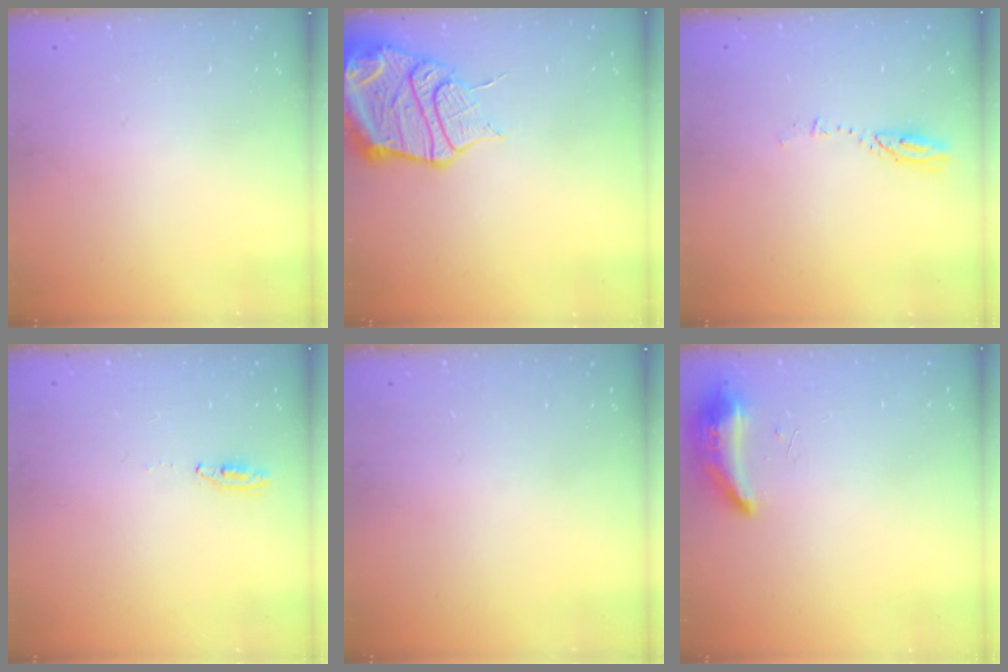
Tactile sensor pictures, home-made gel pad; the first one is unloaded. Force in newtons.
{"total": 17.2, "press": 17.1, "slide": 1.7}
{"total": 3.1, "press": 3.1, "slide": 0.3}
{"total": 3.0, "press": 2.8, "slide": 1.2}
{"total": 0.0}
{"total": 16.8, "press": 10.1, "slide": 13.4}